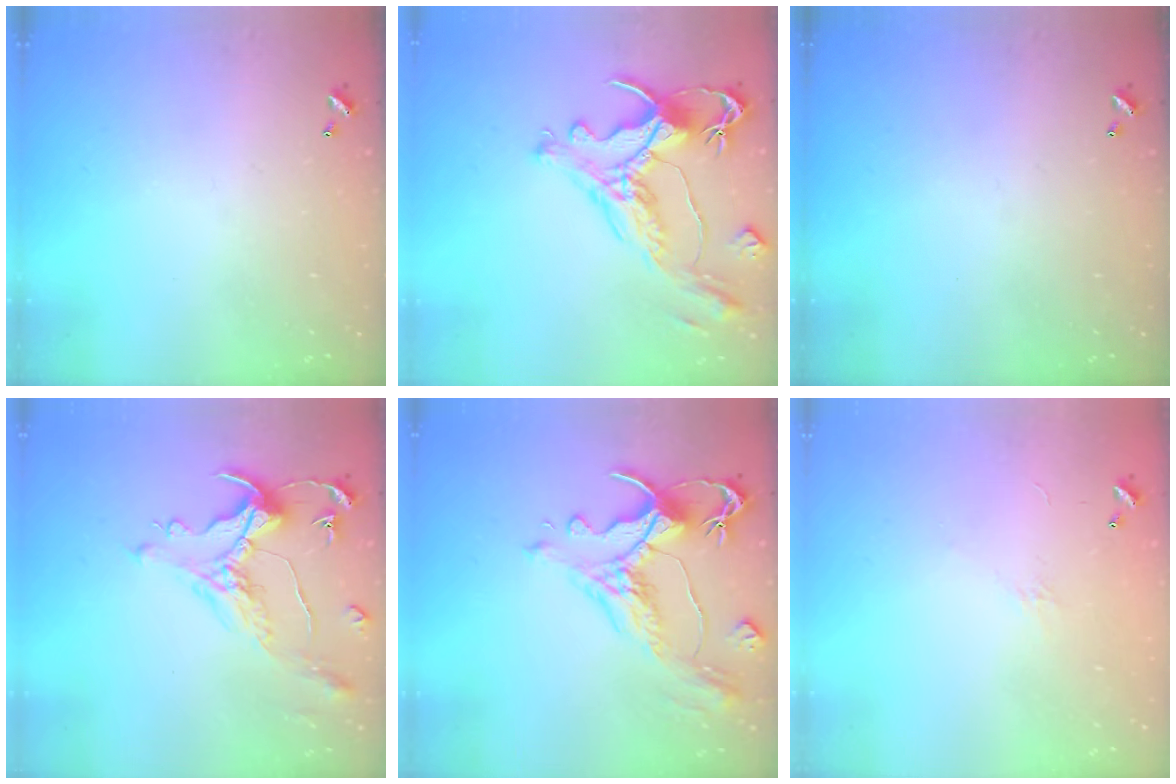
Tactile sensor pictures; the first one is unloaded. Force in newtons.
{"total": 1.6, "press": 1.0, "slide": 1.3}
{"total": 0.0}
{"total": 0.9, "press": 0.2, "slide": 0.9}
{"total": 1.8, "press": 0.9, "slide": 1.5}
{"total": 5.6, "press": 5.5, "slide": 0.9}